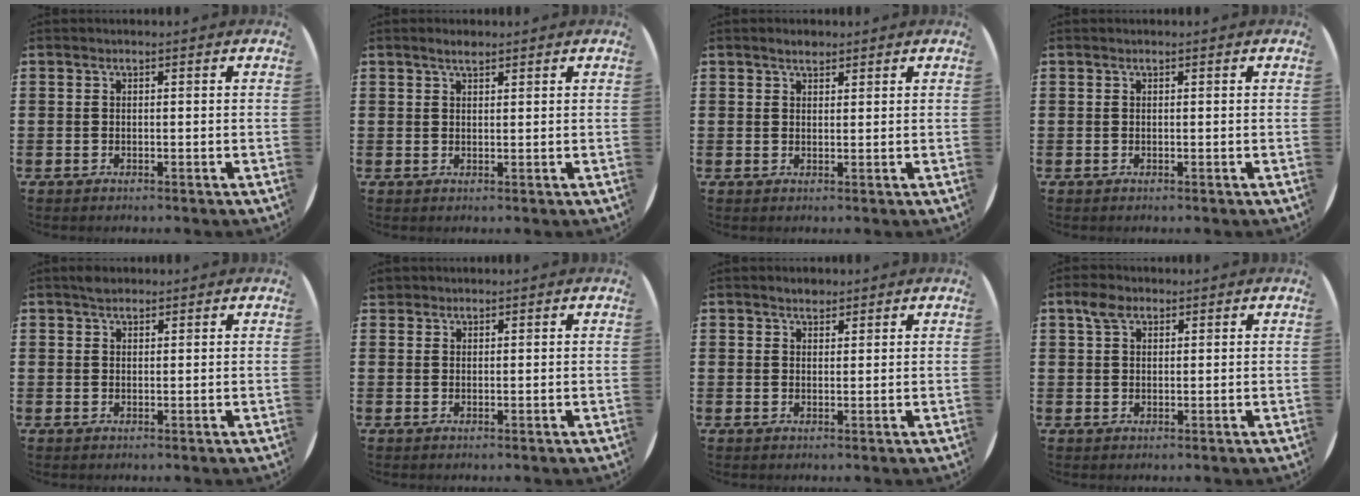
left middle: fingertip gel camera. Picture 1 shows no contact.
{"total": 1.7, "force": [1.5, 0.4, 0.7], "torque": [-0.006, 0.001, 0.024]}
{"total": 1.7, "force": [1.5, 0.6, 0.5], "torque": [-0.002, 0.001, 0.025]}
{"total": 0.0}
{"total": 1.5, "force": [1.3, 0.6, 0.3], "torque": [0.002, 0.002, 0.023]}
{"total": 1.1, "force": [1.0, 0.4, -0.1], "torque": [-0.001, 0.003, 0.020]}
{"total": 1.7, "force": [1.6, 0.6, 0.3], "torque": [0.002, 0.001, 0.028]}
{"total": 2.8, "force": [1.9, 1.6, 1.2], "torque": [-0.019, 0.004, 0.035]}